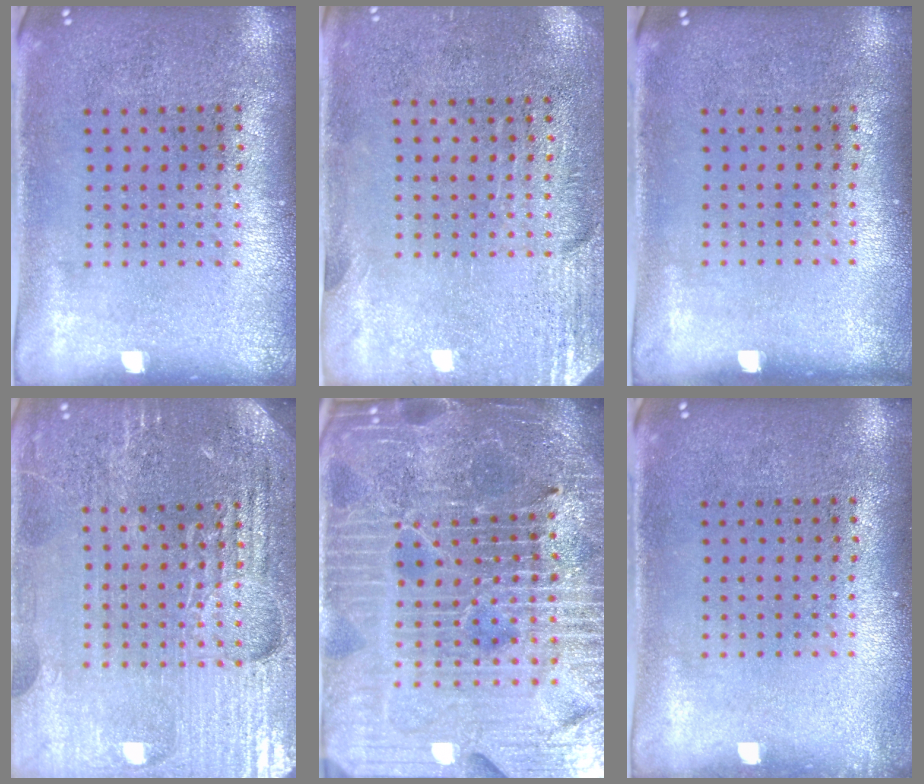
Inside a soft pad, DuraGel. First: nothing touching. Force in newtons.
{"total": 2.8, "press": 2.4, "slide": 1.5}
{"total": 0.0}
{"total": 4.9, "press": 4.6, "slide": 1.8}
{"total": 6.5, "press": 5.8, "slide": 3.0}
{"total": 0.7, "press": 0.7, "slide": 0.1}